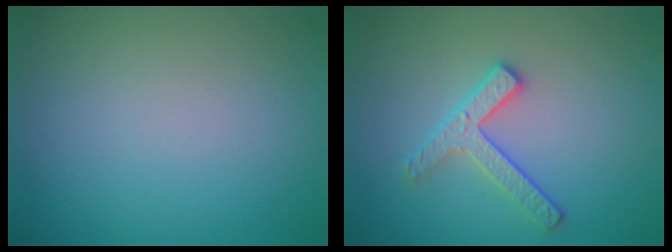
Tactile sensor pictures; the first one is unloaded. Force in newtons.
{"total": 2.6, "press": 2.4, "slide": 0.9}